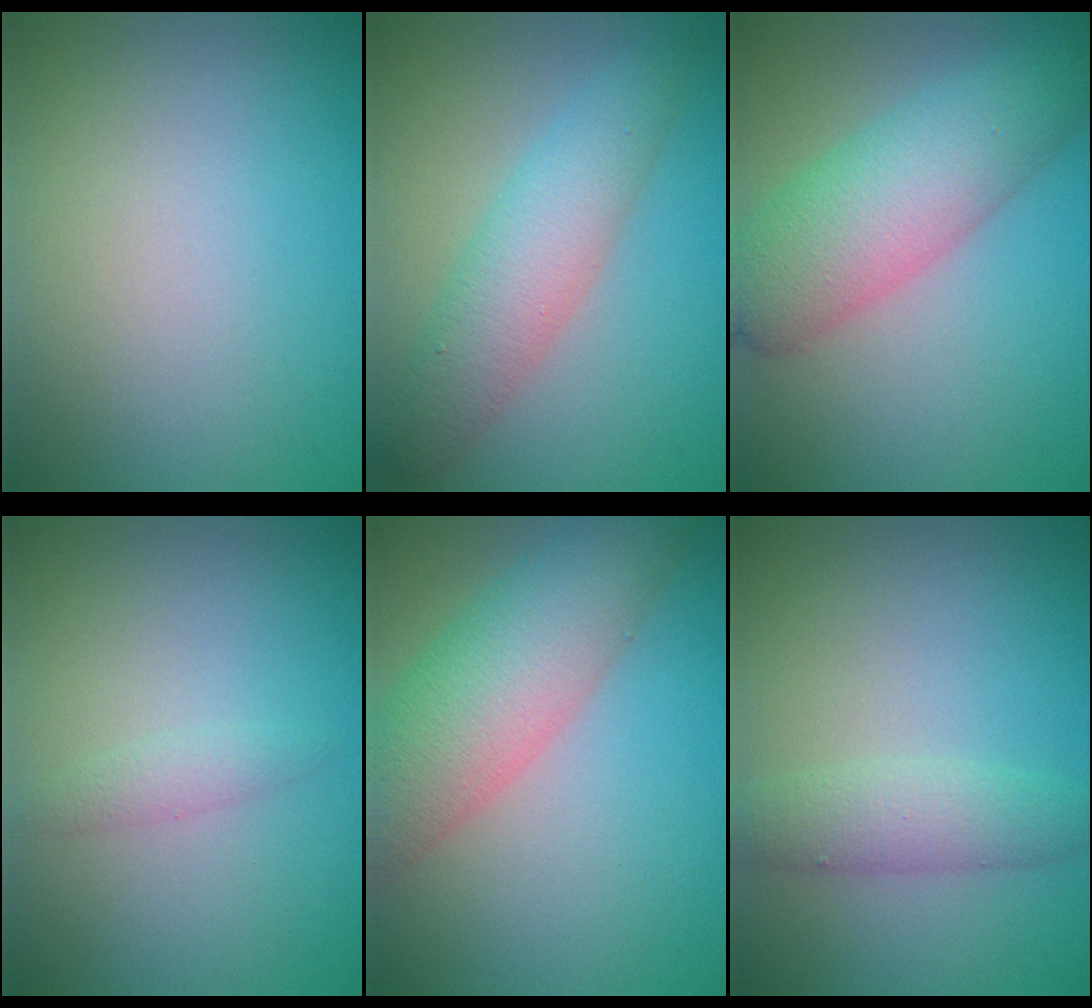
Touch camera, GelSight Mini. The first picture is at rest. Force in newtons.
{"total": 4.8, "press": 4.8, "slide": 0.1}
{"total": 7.3, "press": 7.3, "slide": 0.3}
{"total": 1.2, "press": 1.2, "slide": 0.0}
{"total": 7.7, "press": 7.7, "slide": 0.4}
{"total": 2.9, "press": 2.9, "slide": 0.0}